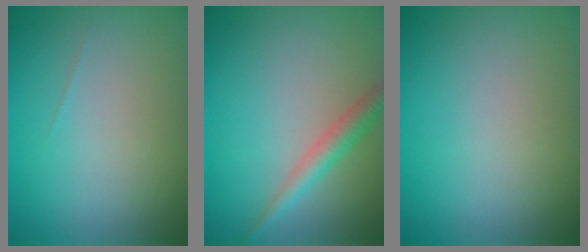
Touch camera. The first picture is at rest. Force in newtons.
{"total": 2.3, "press": 2.3, "slide": 0.1}
{"total": 0.0}